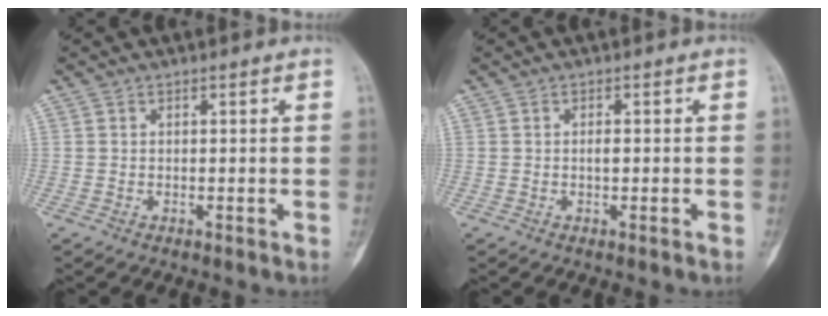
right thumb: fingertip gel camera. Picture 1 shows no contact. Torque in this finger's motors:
{"motor_torque": [0.54, -0.07, 0.27, 0.09, 0.11]}